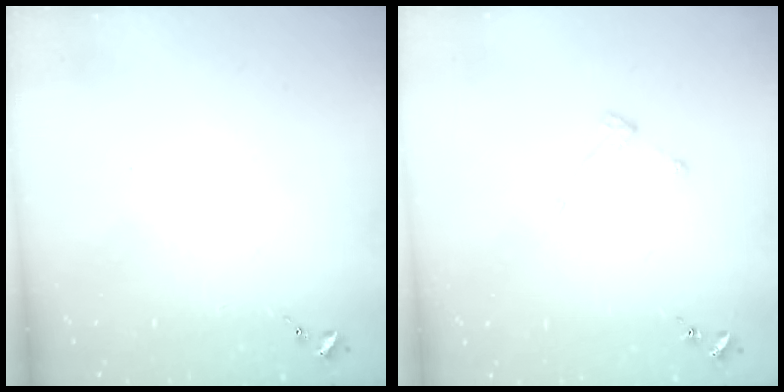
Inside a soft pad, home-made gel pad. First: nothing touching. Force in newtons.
{"total": 2.9, "press": 2.9, "slide": 0.5}